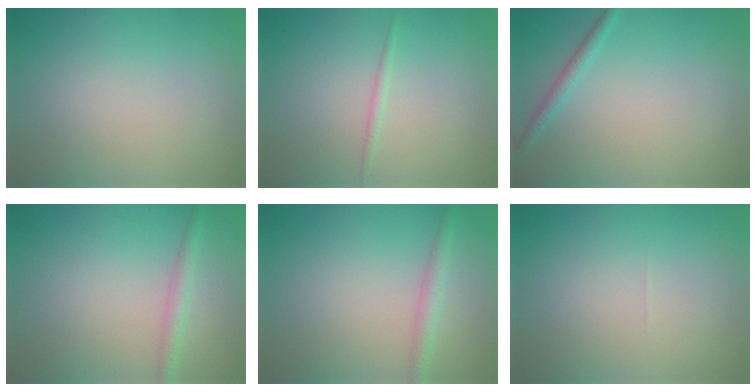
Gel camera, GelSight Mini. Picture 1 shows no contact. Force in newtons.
{"total": 0.8, "press": 0.8, "slide": 0.0}
{"total": 1.5, "press": 1.5, "slide": 0.1}
{"total": 2.0, "press": 2.0, "slide": 0.0}
{"total": 2.0, "press": 2.0, "slide": 0.0}
{"total": 0.0}